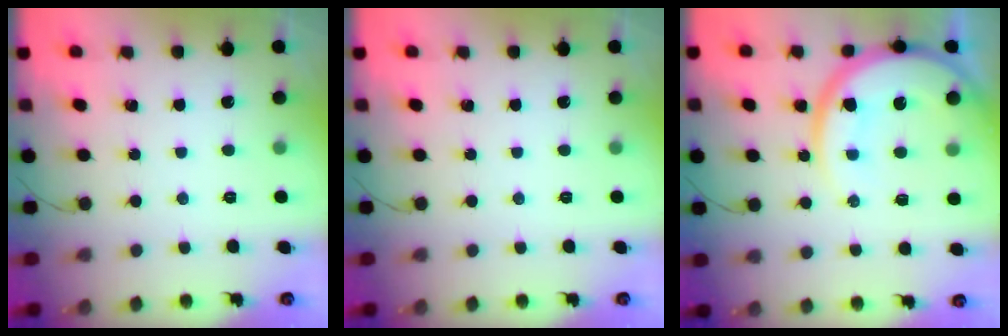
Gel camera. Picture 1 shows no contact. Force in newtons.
{"total": 0.0}
{"total": 15.4, "press": 15.3, "slide": 1.6}